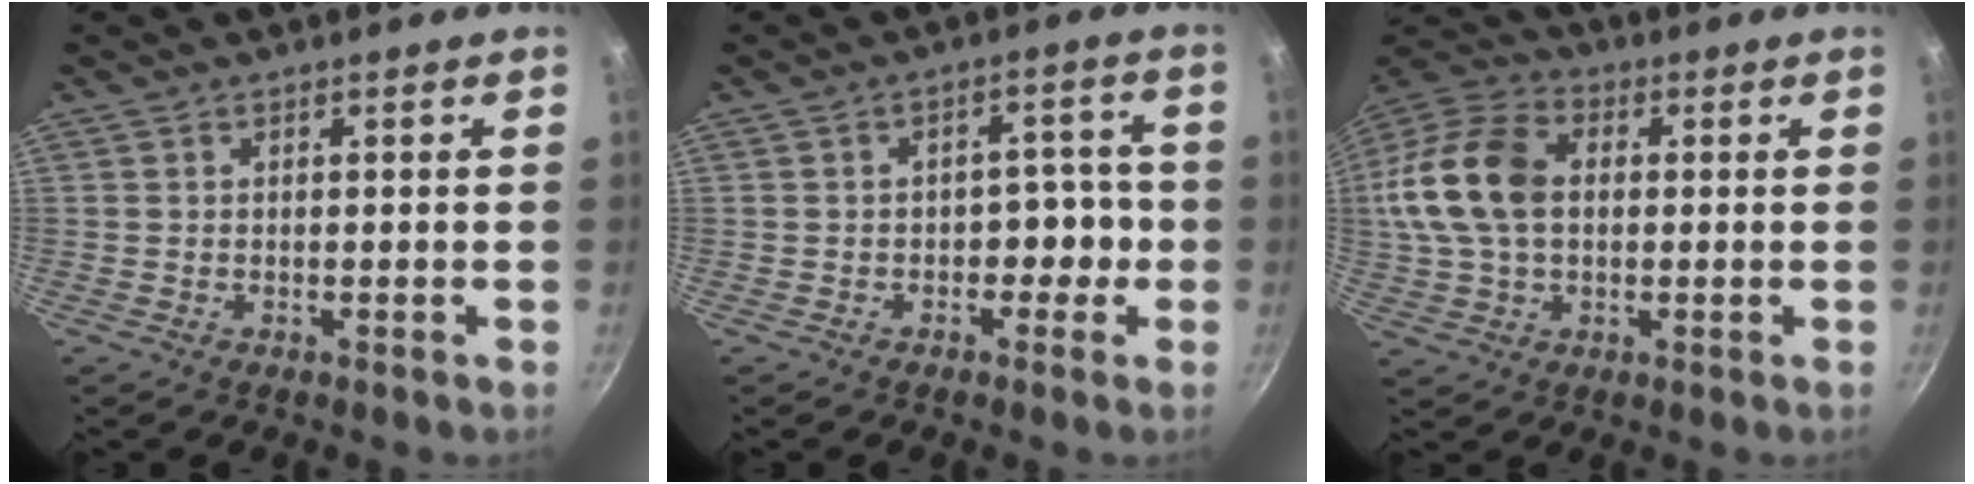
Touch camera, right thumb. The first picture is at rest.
{"total": 5.0, "force": [-1.4, 3.6, 3.2], "torque": [0.002, 0.026, -0.021]}
{"total": 17.3, "force": [1.5, 11.9, 12.4], "torque": [-0.239, 0.033, 0.016]}